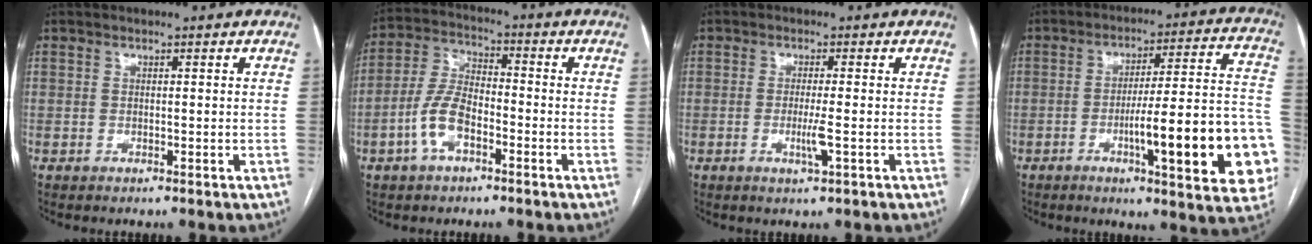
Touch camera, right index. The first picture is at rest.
{"total": 8.1, "force": [-3.3, 4.0, 6.2], "torque": [-0.142, 0.016, -0.065]}
{"total": 3.0, "force": [-0.8, -0.1, 2.9], "torque": [-0.058, -0.007, -0.016]}
{"total": 20.5, "force": [-6.0, 2.7, 19.4], "torque": [-0.189, 0.020, -0.073]}